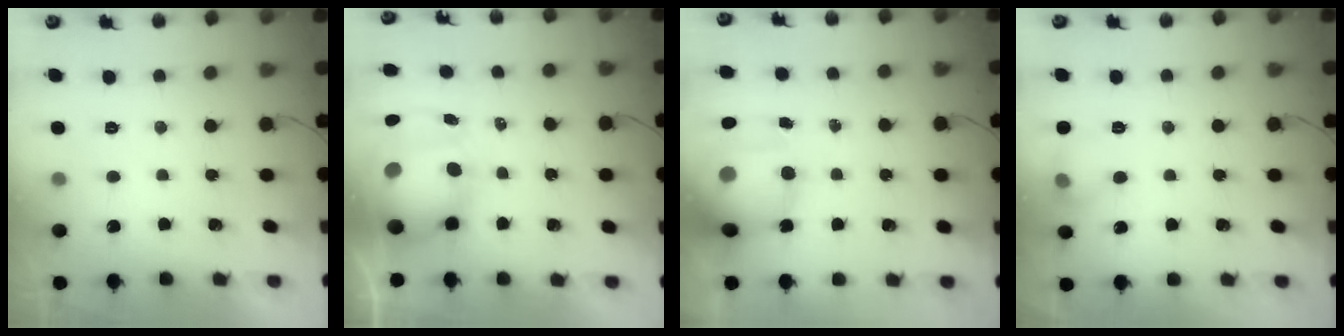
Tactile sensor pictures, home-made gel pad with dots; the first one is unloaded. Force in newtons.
{"total": 13.3, "press": 13.0, "slide": 3.0}
{"total": 15.4, "press": 14.8, "slide": 4.0}
{"total": 7.0, "press": 6.9, "slide": 1.3}